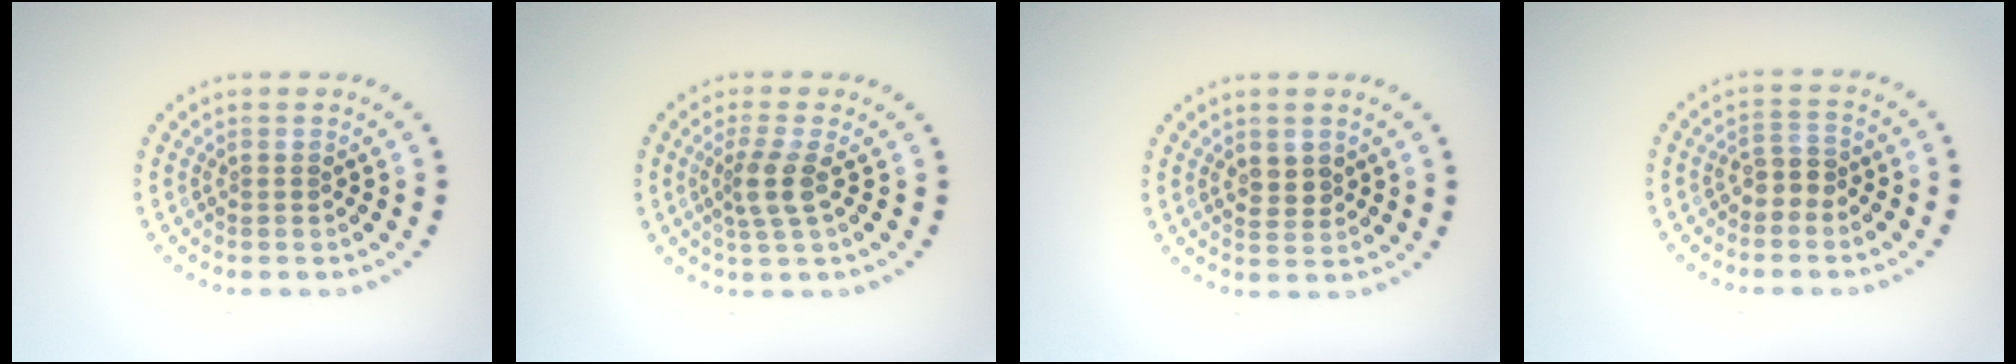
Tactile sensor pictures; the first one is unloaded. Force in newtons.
{"total": 2.6, "press": 2.0, "slide": 1.7}
{"total": 1.5, "press": 1.4, "slide": 0.5}
{"total": 1.9, "press": 1.6, "slide": 0.9}